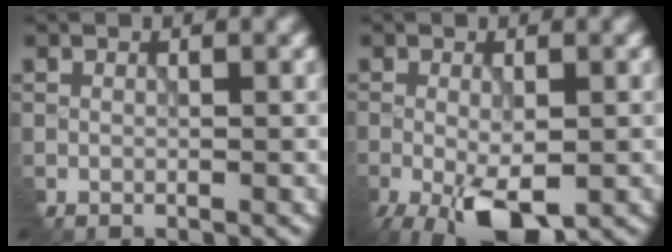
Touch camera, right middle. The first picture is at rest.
{"total": 7.2, "force": [-3.6, 2.9, 5.6], "torque": [-0.119, -0.022, -0.051]}